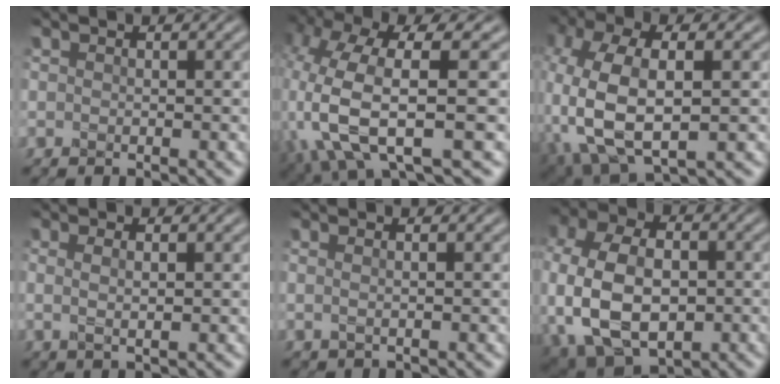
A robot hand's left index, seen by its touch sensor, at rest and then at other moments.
{"total": 9.8, "force": [-1.2, 4.5, 8.6], "torque": [-0.196, -0.017, -0.015]}
{"total": 10.1, "force": [-1.0, 5.8, 8.3], "torque": [-0.202, 0.001, -0.018]}
{"total": 1.5, "force": [0.5, 0.4, 1.3], "torque": [-0.023, 0.004, 0.004]}
{"total": 1.0, "force": [0.3, 0.4, 0.9], "torque": [-0.011, -0.003, -0.003]}
{"total": 12.7, "force": [-2.1, 9.0, 8.8], "torque": [-0.207, -0.019, -0.022]}